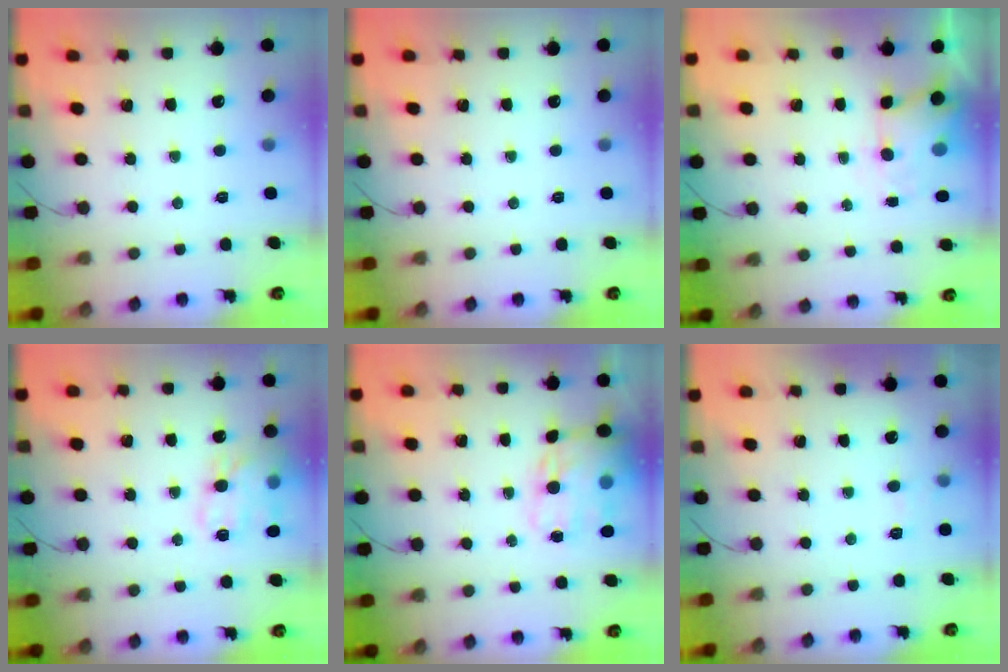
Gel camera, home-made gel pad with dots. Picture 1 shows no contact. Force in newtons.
{"total": 0.0}
{"total": 4.0, "press": 4.0, "slide": 0.7}
{"total": 17.1, "press": 16.9, "slide": 2.5}
{"total": 17.0, "press": 16.5, "slide": 3.9}
{"total": 5.7, "press": 5.5, "slide": 1.7}